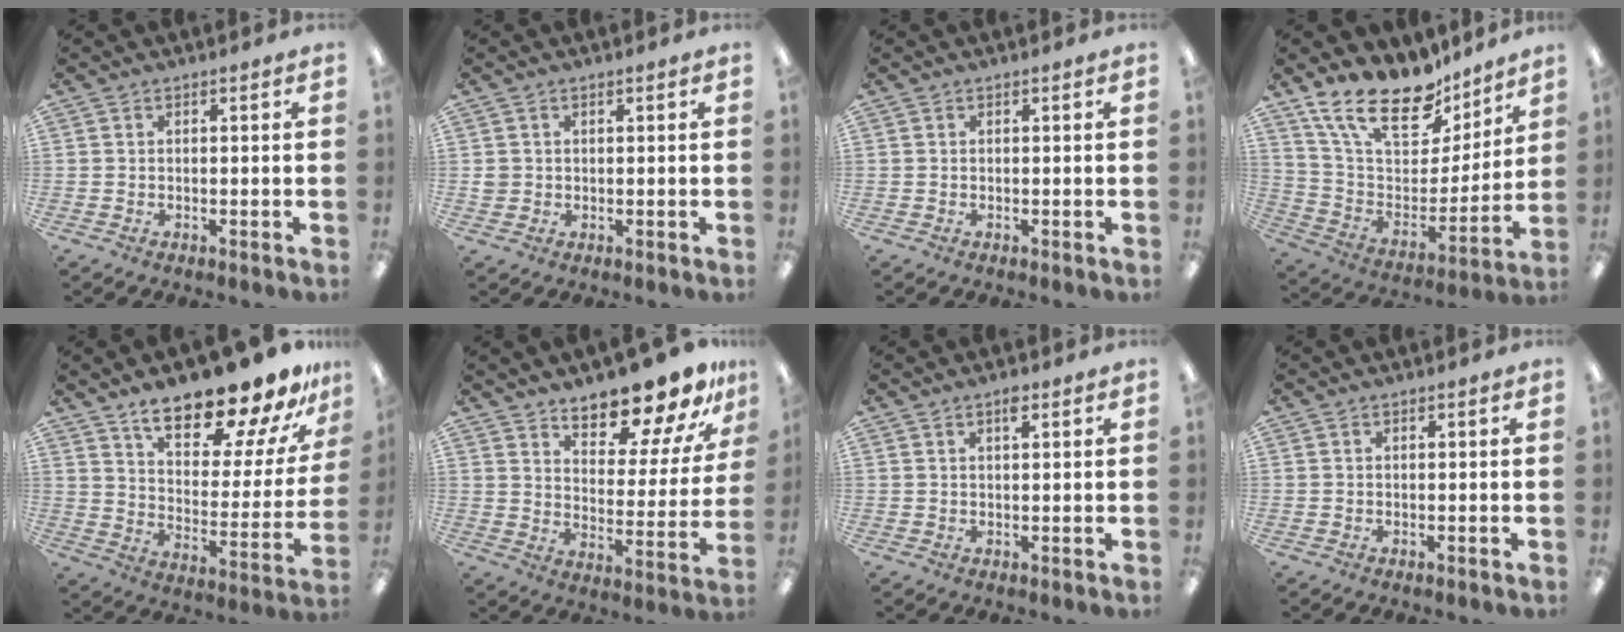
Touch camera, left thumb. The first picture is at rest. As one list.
[{"total": 1.8, "force": [0.3, 1.7, 0.4], "torque": [-0.009, 0.003, 0.004]}, {"total": 0.0}, {"total": 22.0, "force": [16.2, 9.6, 11.4], "torque": [-0.213, -0.108, 0.293]}, {"total": 21.8, "force": [17.9, 6.0, 10.8], "torque": [-0.156, -0.128, 0.298]}, {"total": 15.9, "force": [14.1, 4.0, 6.1], "torque": [-0.094, -0.115, 0.240]}, {"total": 2.2, "force": [1.6, 0.6, 1.5], "torque": [-0.017, -0.004, 0.023]}, {"total": 0.0}]